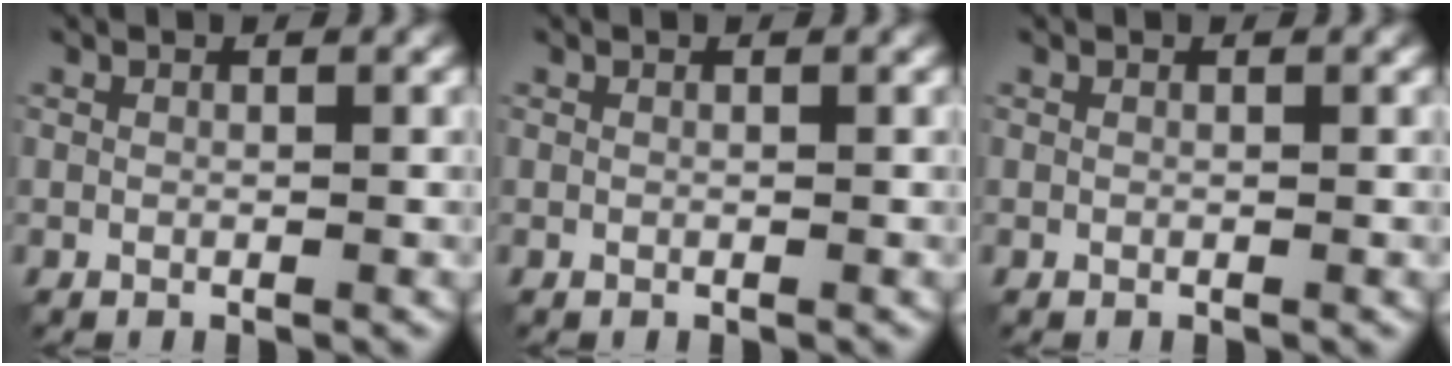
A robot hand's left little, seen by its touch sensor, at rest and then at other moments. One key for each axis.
{"total": 0.0}
{"total": 0.0}